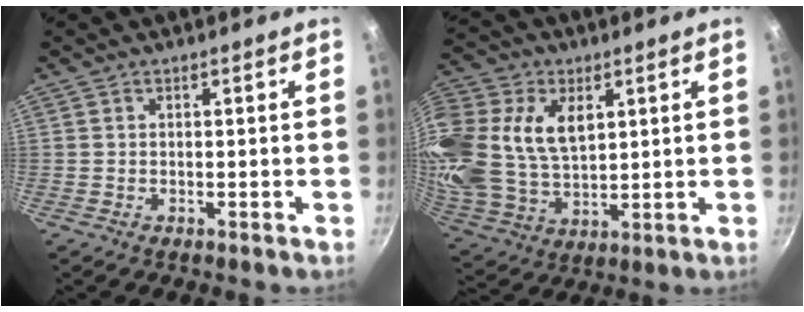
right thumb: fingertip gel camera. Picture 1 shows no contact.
{"total": 23.7, "force": [7.0, 16.2, 15.8], "torque": [-0.361, 0.004, 0.137]}